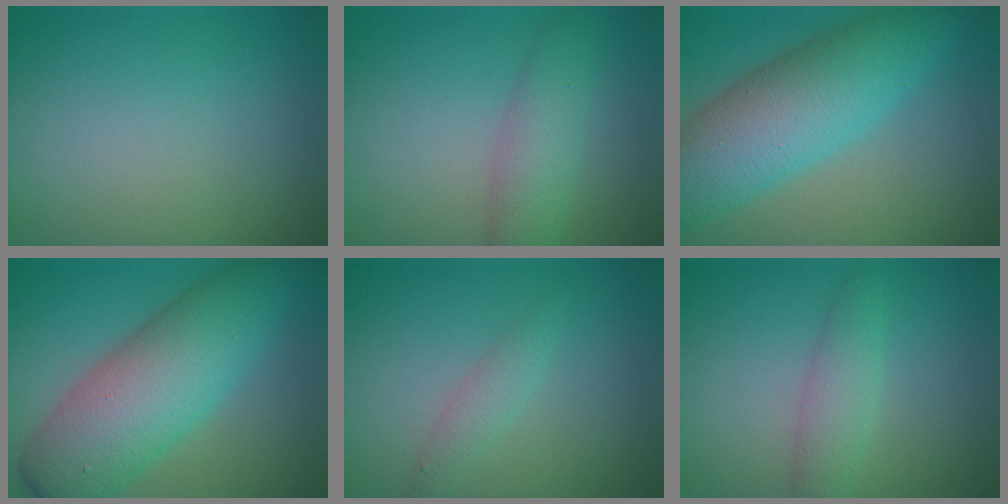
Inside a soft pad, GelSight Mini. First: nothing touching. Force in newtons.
{"total": 3.5, "press": 3.5, "slide": 0.1}
{"total": 9.0, "press": 9.0, "slide": 0.1}
{"total": 9.5, "press": 9.5, "slide": 0.3}
{"total": 1.6, "press": 1.6, "slide": 0.1}
{"total": 2.5, "press": 2.5, "slide": 0.1}